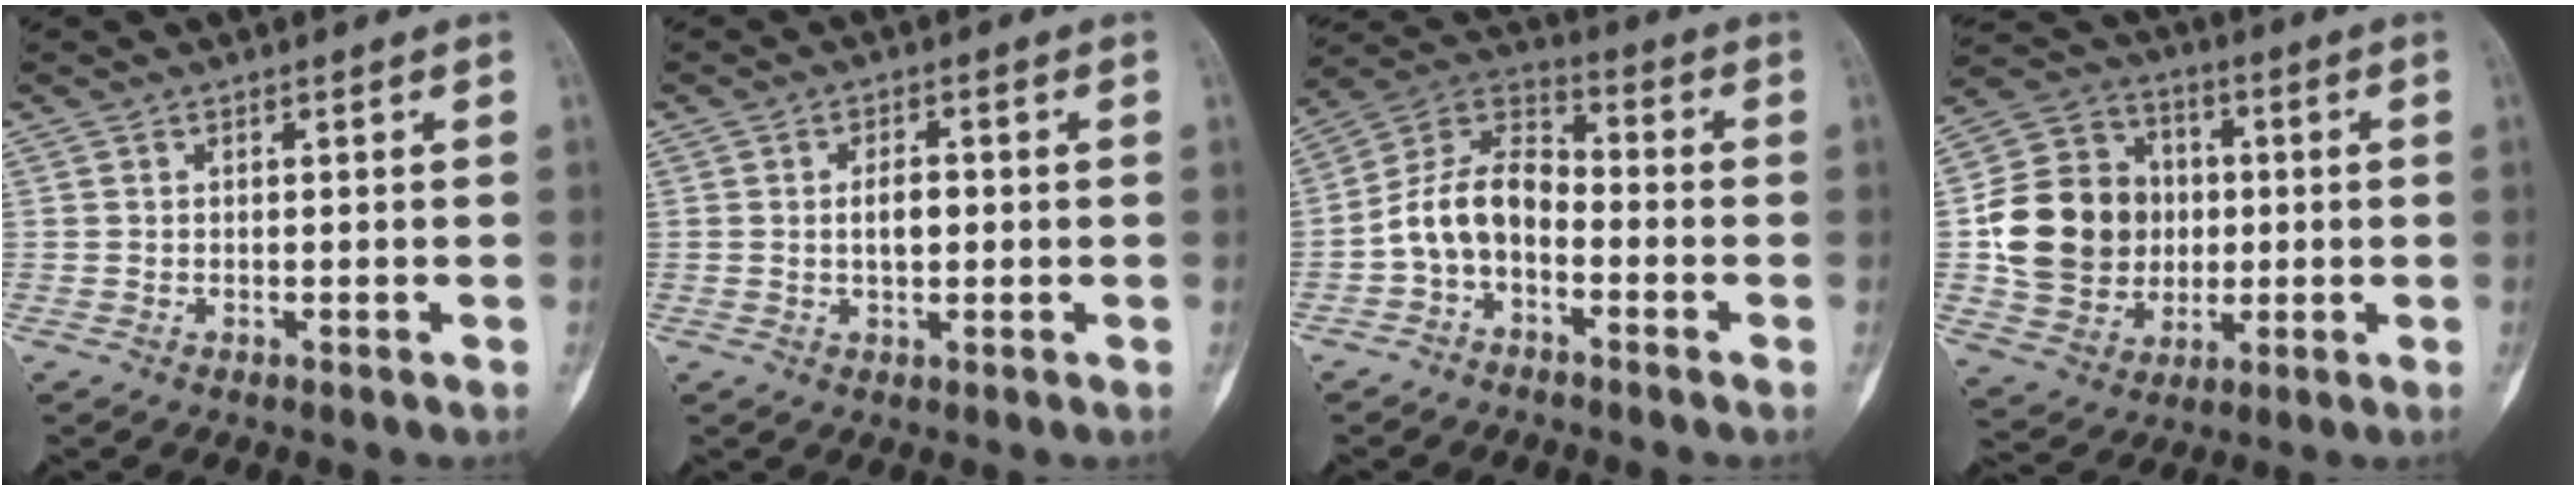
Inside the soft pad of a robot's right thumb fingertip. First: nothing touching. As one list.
[{"total": 3.8, "force": [0.0, 2.0, 3.2], "torque": [-0.047, 0.003, 0.001]}, {"total": 10.0, "force": [-3.1, 6.4, 7.0], "torque": [-0.121, 0.054, -0.073]}, {"total": 18.5, "force": [0.1, 16.0, 9.4], "torque": [-0.143, 0.022, 0.013]}]